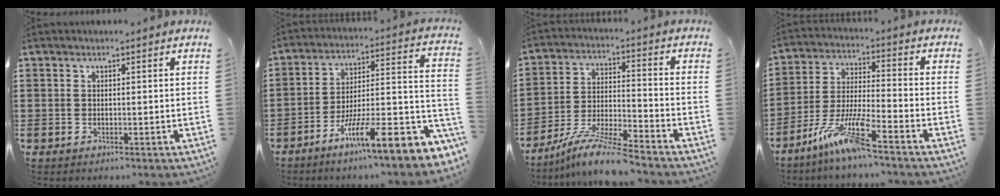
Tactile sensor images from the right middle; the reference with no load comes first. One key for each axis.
{"total": 11.5, "fx": -7.3, "fy": 1.3, "fz": 8.7, "tx": -0.126, "ty": -0.007, "tz": -0.135}
{"total": 9.2, "fx": -8.2, "fy": 0.2, "fz": 4.3, "tx": -0.083, "ty": 0.004, "tz": -0.159}
{"total": 9.4, "fx": -6.9, "fy": 0.4, "fz": 6.4, "tx": -0.140, "ty": -0.011, "tz": -0.136}